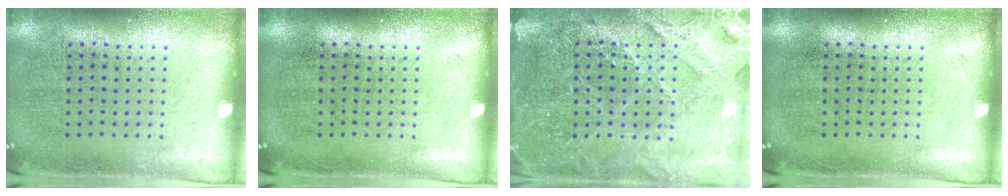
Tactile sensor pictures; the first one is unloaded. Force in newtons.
{"total": 0.0}
{"total": 4.0, "press": 3.8, "slide": 1.2}
{"total": 0.0}